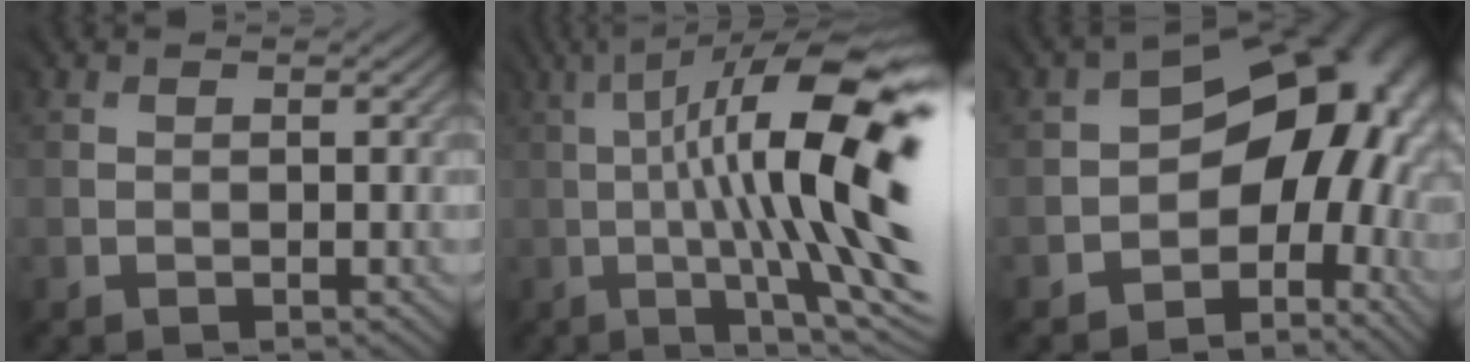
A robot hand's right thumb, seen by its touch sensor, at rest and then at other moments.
{"total": 17.2, "force": [0.2, 3.3, 16.9], "torque": [-0.242, 0.031, 0.016]}
{"total": 10.9, "force": [-2.7, 7.5, 7.5], "torque": [-0.072, -0.005, -0.045]}